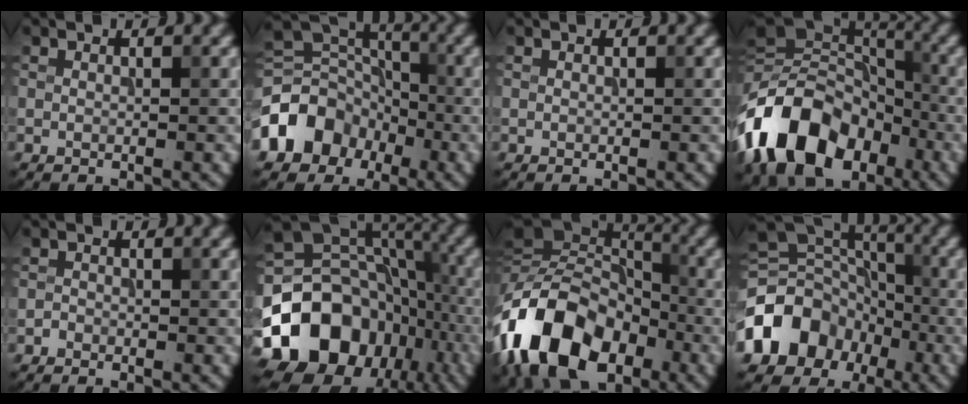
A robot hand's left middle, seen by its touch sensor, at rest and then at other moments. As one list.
[{"total": 8.0, "force": [-3.6, 6.1, 3.6], "torque": [-0.054, 0.008, -0.081]}, {"total": 0.0}, {"total": 14.8, "force": [-6.5, 10.0, 8.9], "torque": [-0.179, 0.006, -0.132]}, {"total": 0.6, "force": [-0.4, 0.4, 0.0], "torque": [0.003, -0.001, -0.009]}, {"total": 18.2, "force": [-8.2, 13.8, 8.6], "torque": [-0.166, -0.007, -0.128]}, {"total": 15.2, "force": [-6.3, 9.9, 9.6], "torque": [-0.196, 0.005, -0.130]}, {"total": 9.5, "force": [-3.8, 7.5, 4.4], "torque": [-0.074, 0.006, -0.084]}]